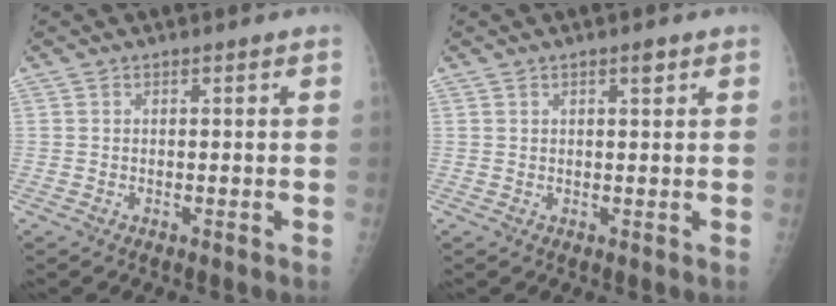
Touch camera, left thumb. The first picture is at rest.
{"total": 1.3, "force": [0.7, 0.4, 1.0], "torque": [-0.009, -0.002, 0.012]}